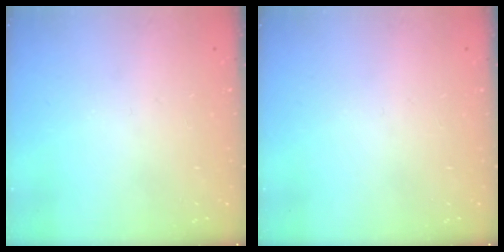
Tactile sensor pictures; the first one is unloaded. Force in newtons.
{"total": 0.0}